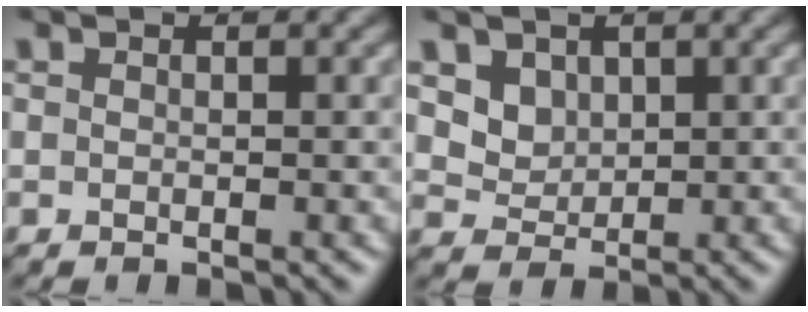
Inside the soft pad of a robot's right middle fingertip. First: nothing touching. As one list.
[{"total": 3.0, "force": [1.8, 2.2, 0.9], "torque": [-0.032, -0.016, 0.052]}]